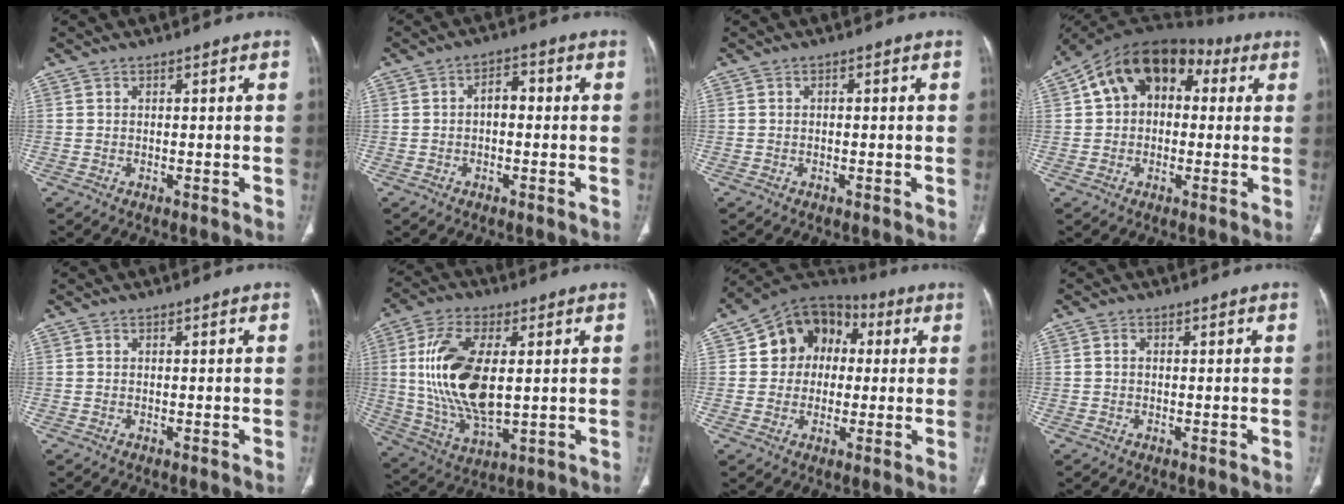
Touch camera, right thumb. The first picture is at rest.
{"total": 3.7, "force": [-0.3, 2.2, 2.9], "torque": [-0.035, 0.017, -0.012]}
{"total": 0.5, "force": [-0.1, 0.3, 0.4], "torque": [-0.006, 0.001, -0.004]}
{"total": 15.4, "force": [4.2, 10.5, 10.5], "torque": [-0.140, 0.043, 0.059]}
{"total": 0.0}
{"total": 17.9, "force": [2.1, 8.6, 15.5], "torque": [-0.307, -0.012, 0.047]}
{"total": 12.4, "force": [1.8, 10.6, 6.1], "torque": [-0.050, 0.024, 0.020]}
{"total": 0.7, "force": [0.0, 0.5, 0.4], "torque": [-0.009, 0.002, 0.000]}